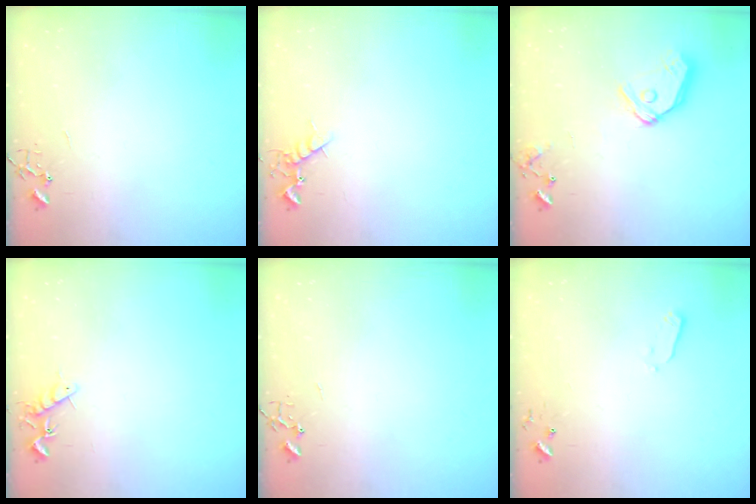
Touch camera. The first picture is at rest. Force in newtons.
{"total": 5.3, "press": 5.2, "slide": 1.0}
{"total": 13.4, "press": 13.2, "slide": 1.8}
{"total": 7.0, "press": 6.9, "slide": 0.9}
{"total": 0.0}
{"total": 2.4, "press": 2.3, "slide": 0.4}